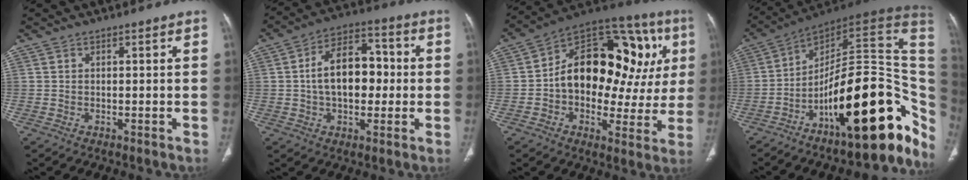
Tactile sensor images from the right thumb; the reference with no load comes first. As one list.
[{"total": 13.2, "force": [0.2, 8.2, 10.3], "torque": [-0.142, 0.031, -0.003]}, {"total": 25.2, "force": [3.5, 14.8, 20.1], "torque": [-0.240, 0.042, 0.044]}, {"total": 31.1, "force": [-9.0, 11.9, 27.3], "torque": [-0.297, 0.073, -0.129]}]